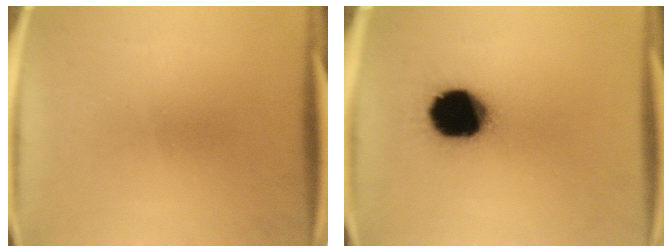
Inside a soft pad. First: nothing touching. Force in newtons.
{"total": 20.0}